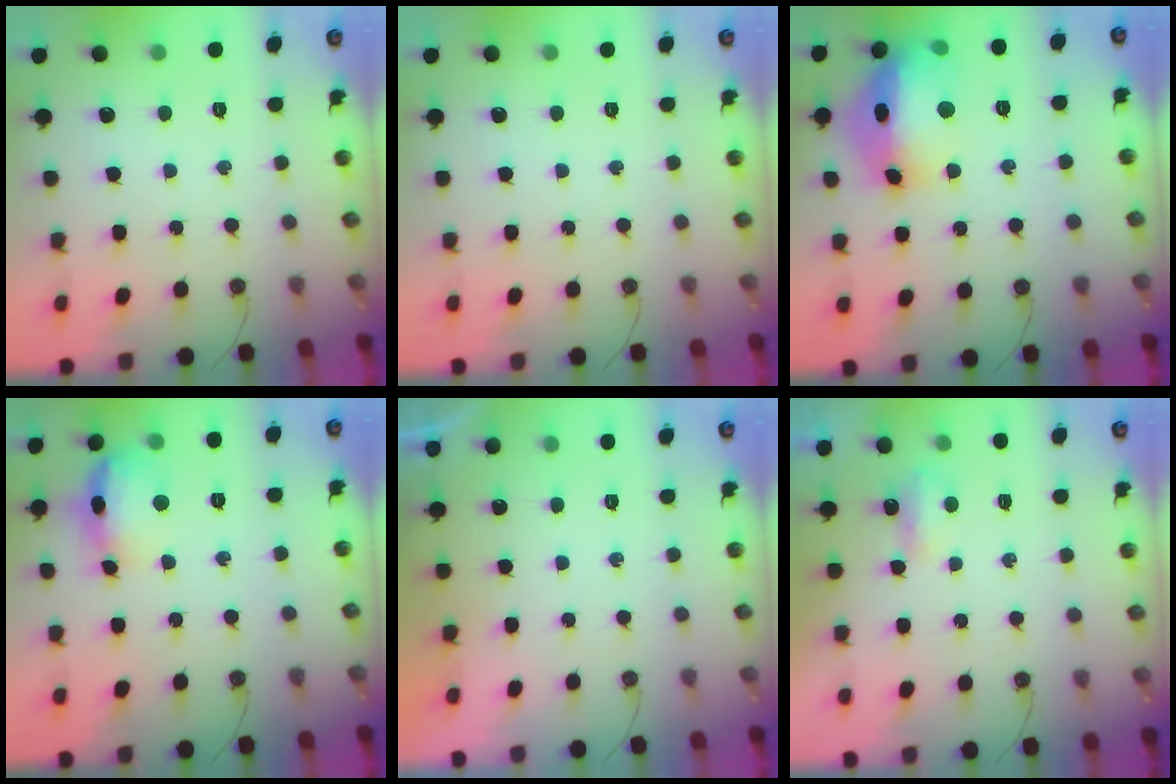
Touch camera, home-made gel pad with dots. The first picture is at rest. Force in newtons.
{"total": 0.0}
{"total": 19.2, "press": 19.0, "slide": 2.5}
{"total": 14.2, "press": 14.1, "slide": 1.6}
{"total": 0.0}
{"total": 3.5, "press": 3.5, "slide": 0.6}